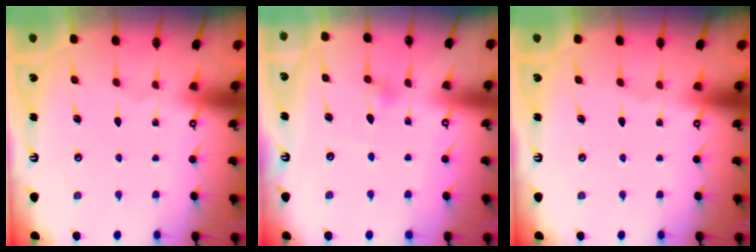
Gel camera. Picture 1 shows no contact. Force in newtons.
{"total": 5.3, "press": 5.2, "slide": 0.7}
{"total": 0.0}